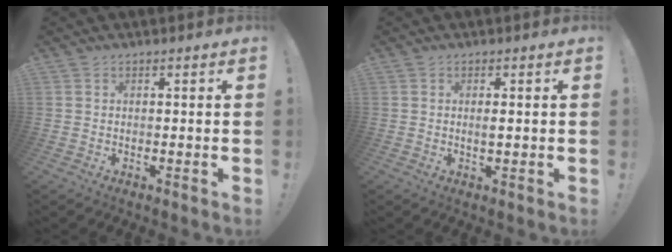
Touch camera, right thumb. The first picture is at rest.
{"total": 1.4, "force": [0.0, 0.3, 1.4], "torque": [-0.022, -0.002, -0.002]}